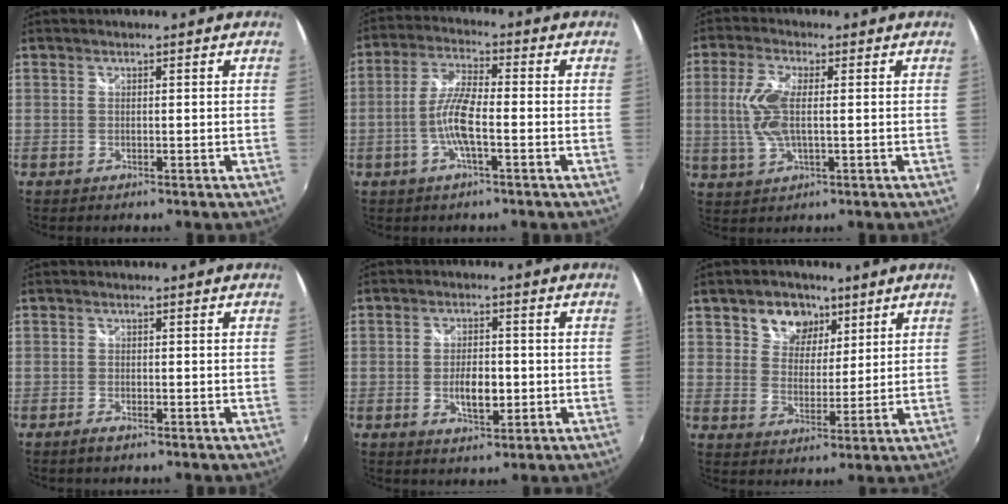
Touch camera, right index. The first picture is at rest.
{"total": 7.5, "force": [-2.3, 1.3, 7.0], "torque": [-0.146, 0.004, -0.046]}
{"total": 7.9, "force": [0.2, 2.9, 7.3], "torque": [-0.158, 0.002, 0.007]}
{"total": 1.6, "force": [-1.3, 0.5, 0.9], "torque": [-0.022, -0.005, -0.026]}
{"total": 5.7, "force": [-1.1, 2.7, 4.9], "torque": [-0.092, -0.004, -0.017]}
{"total": 7.8, "force": [4.2, 5.9, 2.7], "torque": [-0.048, 0.015, 0.073]}